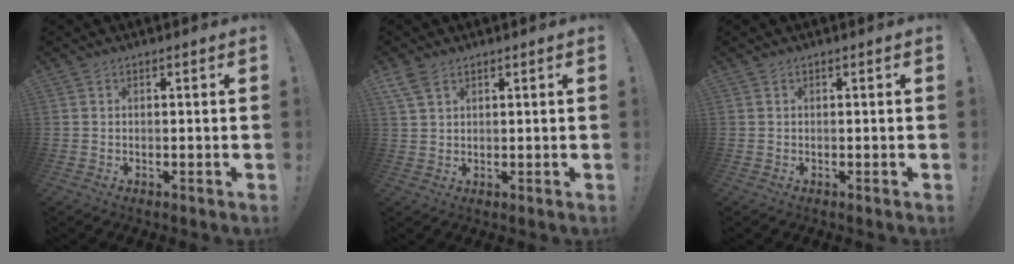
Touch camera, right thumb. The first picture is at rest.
{"total": 4.8, "force": [3.1, 2.6, 2.6], "torque": [-0.056, -0.006, 0.062]}
{"total": 0.0}